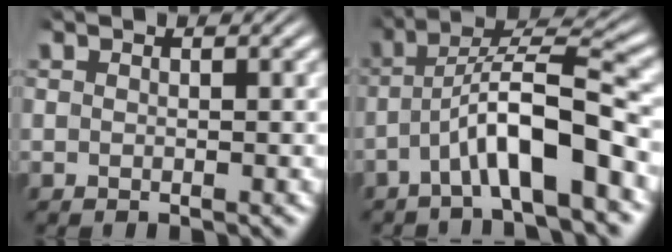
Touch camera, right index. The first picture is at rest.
{"total": 4.9, "force": [-0.9, 1.2, 4.7], "torque": [-0.083, 0.001, -0.017]}